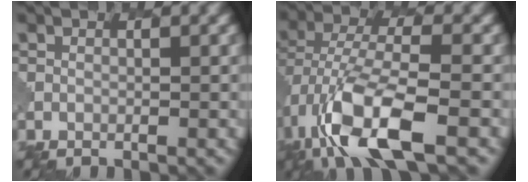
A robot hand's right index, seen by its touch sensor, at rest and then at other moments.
{"total": 9.2, "force": [-4.0, 3.7, 7.4], "torque": [-0.154, -0.004, -0.079]}